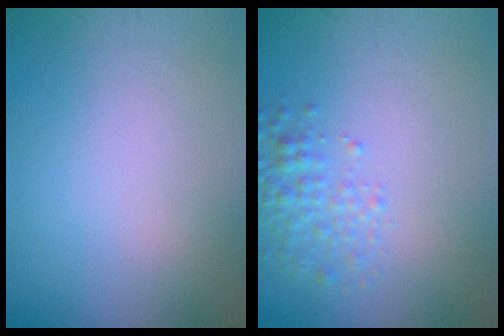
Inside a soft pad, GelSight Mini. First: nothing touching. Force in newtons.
{"total": 2.3, "press": 2.3, "slide": 0.1}